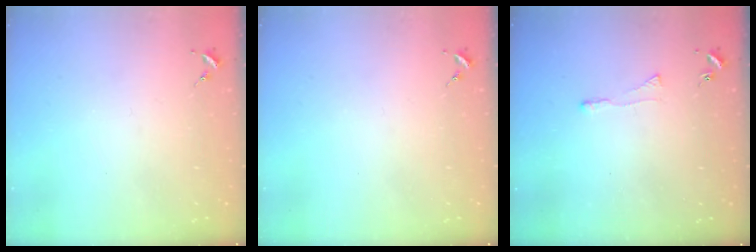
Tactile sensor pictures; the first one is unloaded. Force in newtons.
{"total": 0.0}
{"total": 2.9, "press": 2.9, "slide": 0.6}